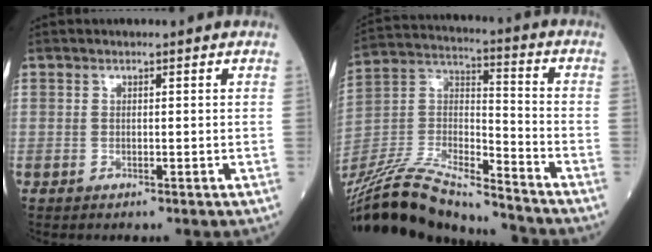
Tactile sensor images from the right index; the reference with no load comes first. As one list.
[{"total": 24.2, "force": [-22.0, 2.8, 9.6], "torque": [-0.239, -0.015, -0.388]}]